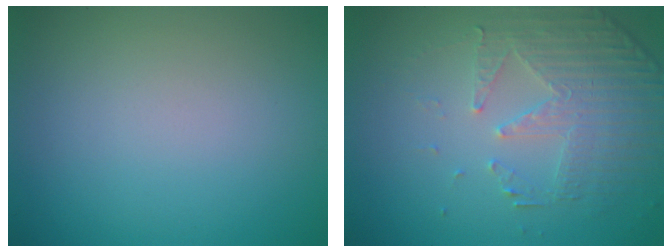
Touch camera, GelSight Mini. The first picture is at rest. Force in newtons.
{"total": 4.7, "press": 3.5, "slide": 3.2}